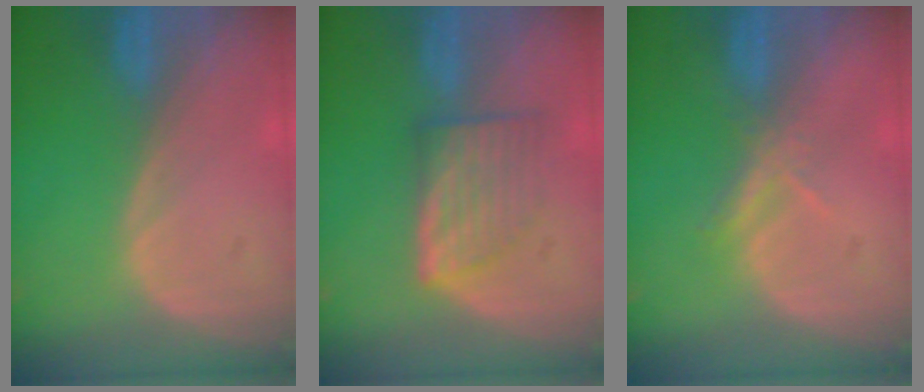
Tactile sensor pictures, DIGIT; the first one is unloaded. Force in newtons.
{"total": 6.3, "press": 6.0, "slide": 1.7}
{"total": 2.6, "press": 2.5, "slide": 0.9}